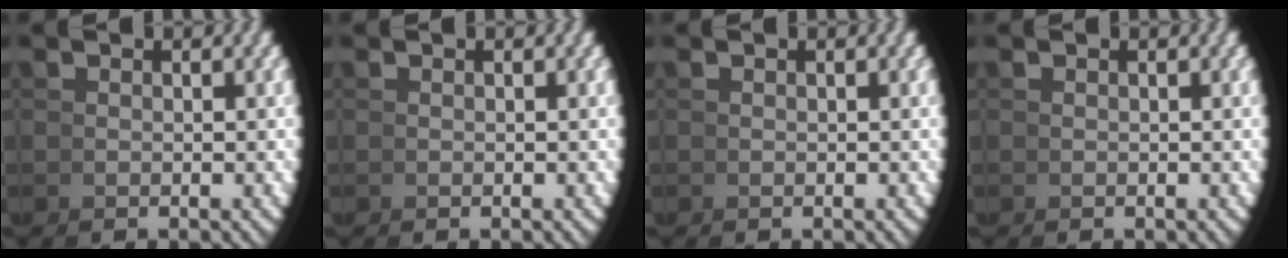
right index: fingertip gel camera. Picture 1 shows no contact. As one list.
[{"total": 0.0}, {"total": 0.0}, {"total": 0.0}]